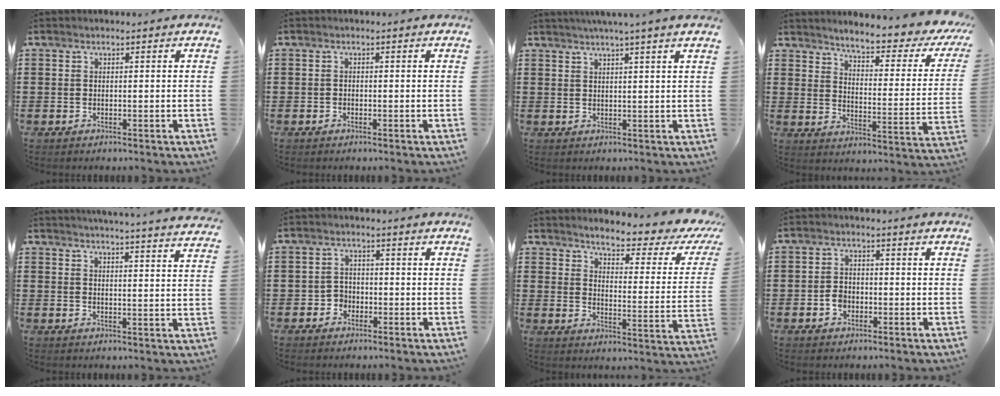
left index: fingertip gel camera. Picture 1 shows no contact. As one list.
[{"total": 0.6, "force": [-0.5, 0.4, 0.0], "torque": [-0.003, 0.002, -0.011]}, {"total": 2.6, "force": [2.1, -0.9, 1.1], "torque": [-0.025, -0.005, 0.037]}, {"total": 4.4, "force": [3.8, -0.4, 2.2], "torque": [-0.055, -0.037, 0.053]}, {"total": 3.9, "force": [3.8, -1.1, 0.4], "torque": [-0.020, -0.026, 0.065]}, {"total": 2.4, "force": [-1.4, 1.9, 0.3], "torque": [-0.014, 0.005, -0.032]}, {"total": 4.1, "force": [3.5, -0.2, 2.1], "torque": [-0.054, -0.033, 0.047]}, {"total": 2.7, "force": [-1.0, 2.1, 1.4], "torque": [-0.028, 0.003, -0.020]}]